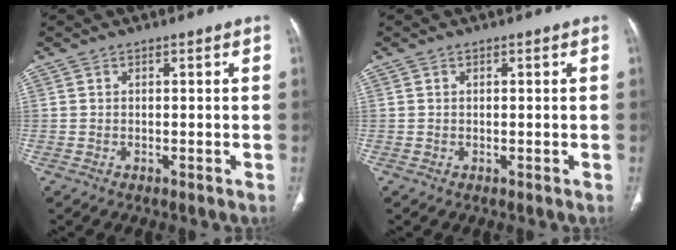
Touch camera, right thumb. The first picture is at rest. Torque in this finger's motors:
{"motor_torque": [-0.22, 0.11, -0.26, 0.14, 0.04]}